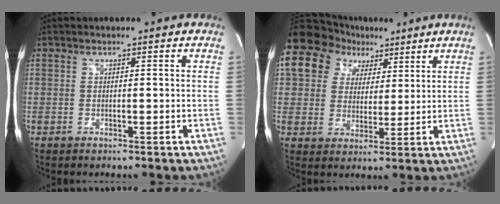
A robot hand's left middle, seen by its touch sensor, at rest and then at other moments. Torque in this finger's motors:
{"motor_torque": [0.94, -0.79, 0.32, 0.14]}